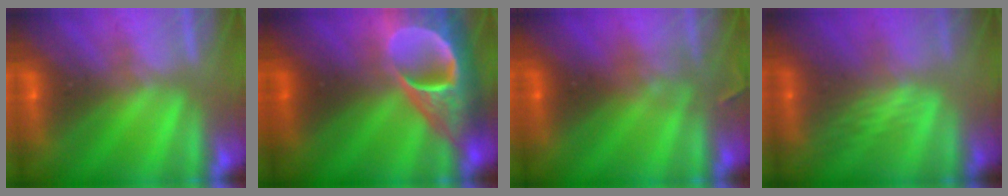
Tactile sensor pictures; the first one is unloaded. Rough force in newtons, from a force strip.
{"total": 9.1}
{"total": 2.9}
{"total": 2.4}